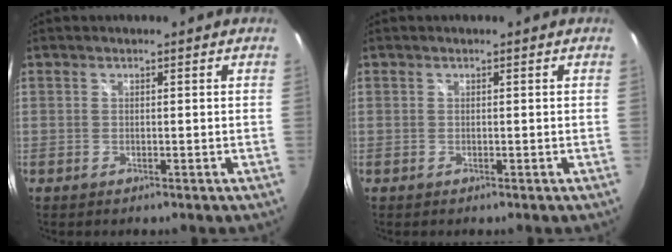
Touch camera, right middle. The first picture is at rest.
{"total": 0.0}